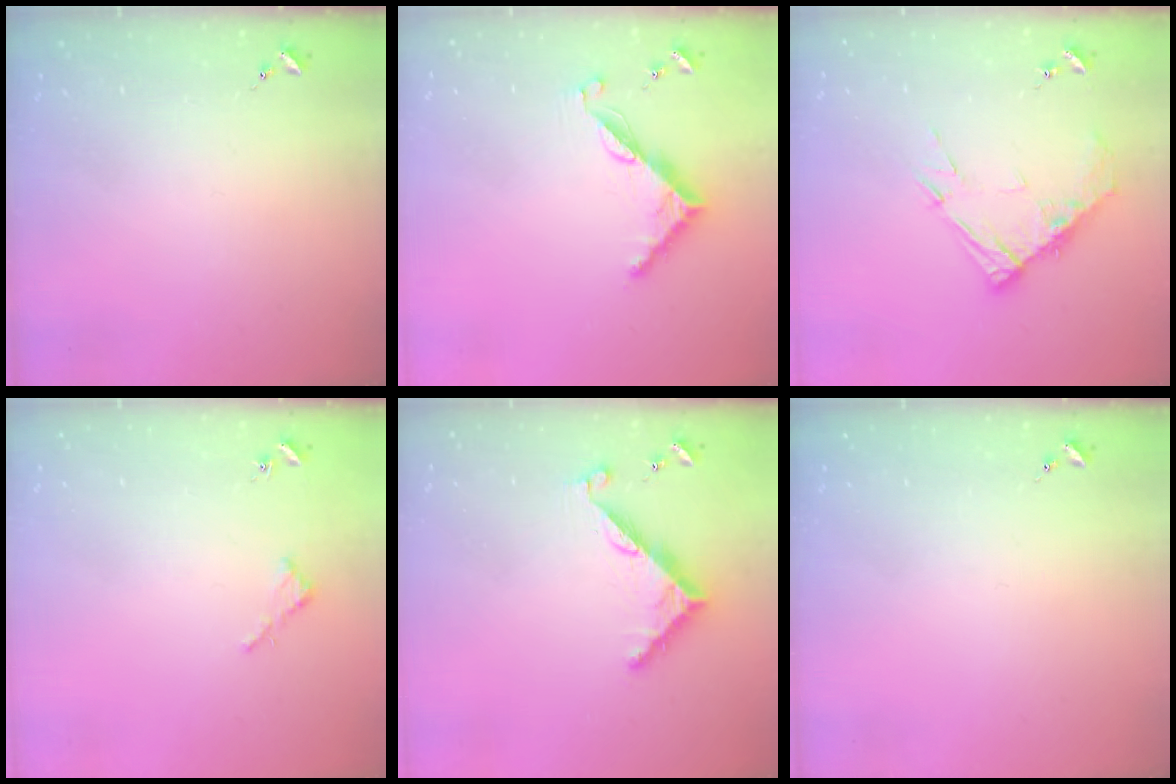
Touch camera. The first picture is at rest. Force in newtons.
{"total": 7.5, "press": 7.4, "slide": 0.6}
{"total": 11.1, "press": 11.0, "slide": 1.1}
{"total": 2.6, "press": 2.6, "slide": 0.2}
{"total": 7.8, "press": 7.8, "slide": 0.1}
{"total": 0.0}